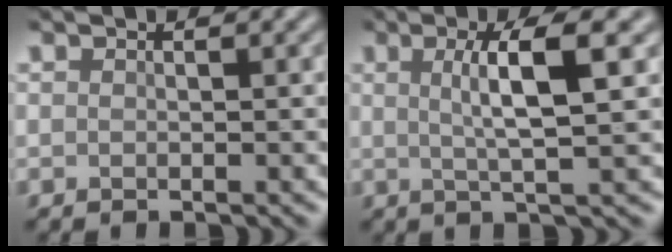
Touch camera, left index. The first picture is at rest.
{"total": 5.3, "force": [1.0, 1.1, 5.1], "torque": [-0.080, 0.003, 0.016]}